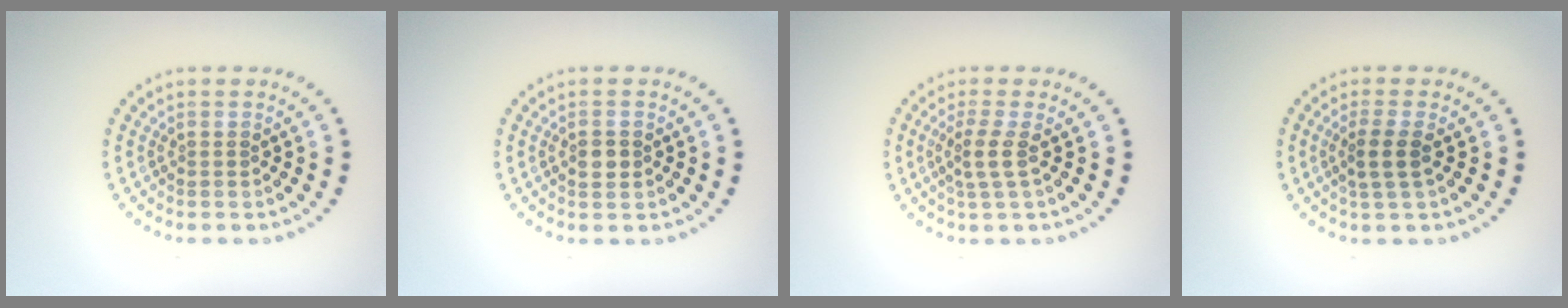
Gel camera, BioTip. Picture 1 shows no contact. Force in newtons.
{"total": 1.5, "press": 1.4, "slide": 0.3}
{"total": 2.0, "press": 1.5, "slide": 1.2}
{"total": 2.2, "press": 1.8, "slide": 1.2}